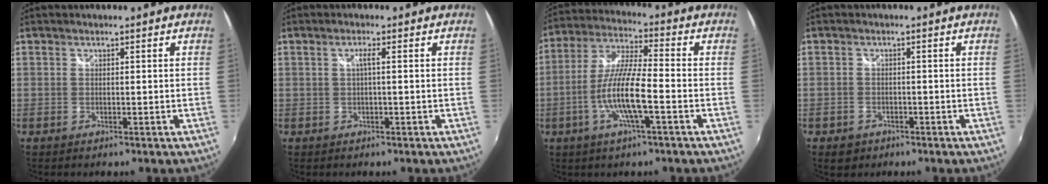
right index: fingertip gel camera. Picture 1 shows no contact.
{"total": 1.4, "force": [0.0, -0.1, 1.4], "torque": [-0.023, 0.002, -0.002]}
{"total": 11.5, "force": [-4.0, 1.5, 10.7], "torque": [-0.221, -0.005, -0.076]}
{"total": 3.2, "force": [-1.8, 2.5, 0.9], "torque": [-0.028, -0.001, -0.027]}